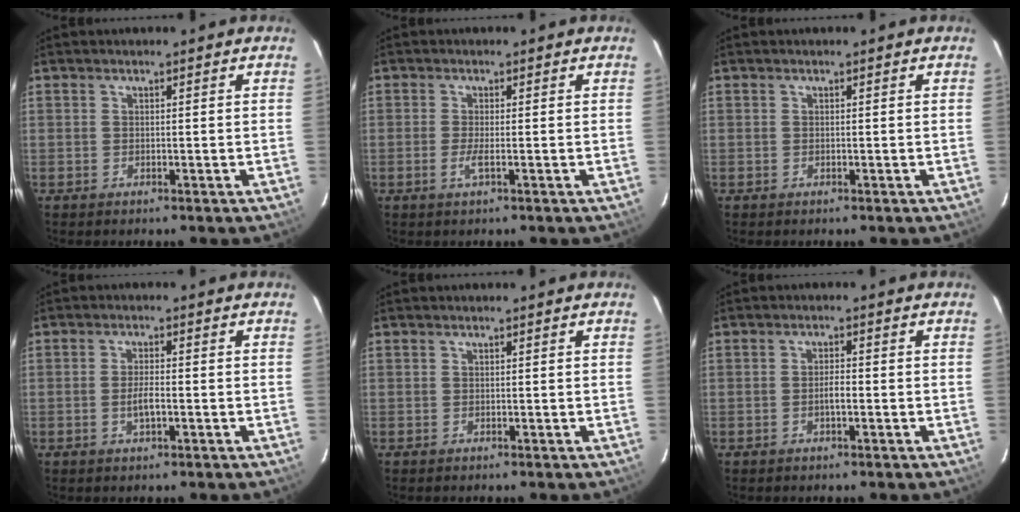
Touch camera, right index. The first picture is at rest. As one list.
[{"total": 2.0, "force": [-0.7, -0.1, 1.9], "torque": [-0.038, -0.005, -0.015]}, {"total": 0.0}, {"total": 3.2, "force": [-1.0, 0.9, 3.0], "torque": [-0.058, -0.001, -0.017]}, {"total": 0.0}, {"total": 2.2, "force": [-0.7, 0.4, 2.0], "torque": [-0.038, 0.003, -0.014]}]